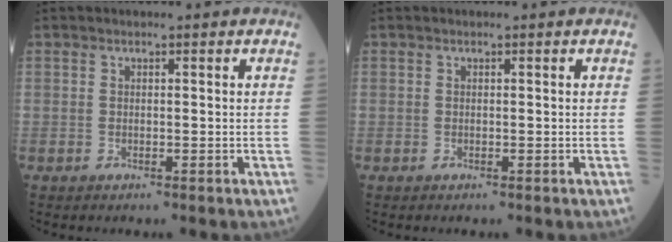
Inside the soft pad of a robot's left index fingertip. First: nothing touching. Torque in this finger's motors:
{"motor_torque": [-0.01, -0.01, 0.00, 0.00]}